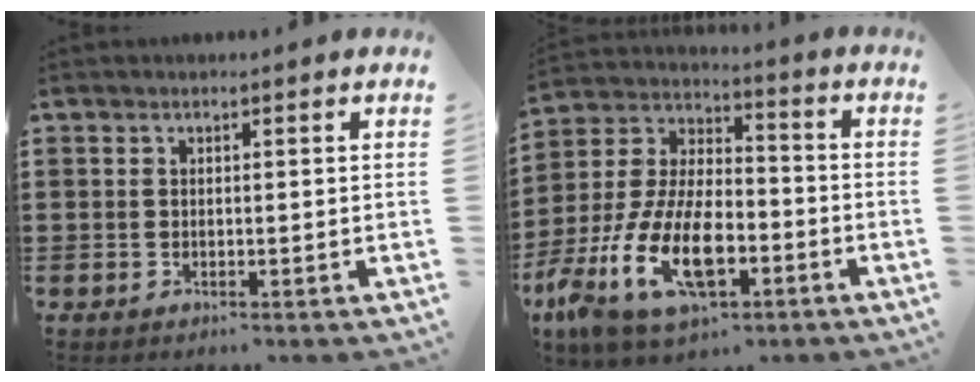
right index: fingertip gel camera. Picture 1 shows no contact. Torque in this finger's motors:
{"motor_torque": [2.14, 0.00, 1.05, 0.21]}